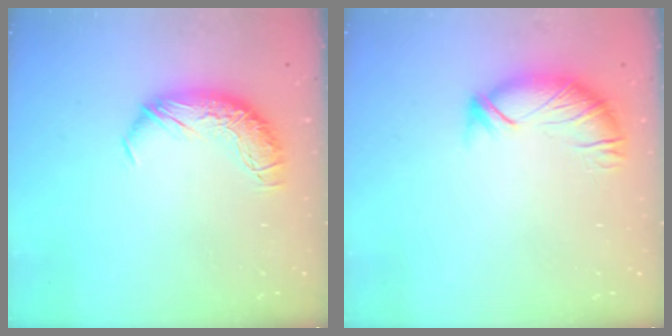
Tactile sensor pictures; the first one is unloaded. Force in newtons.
{"total": 3.2, "press": 3.0, "slide": 0.8}